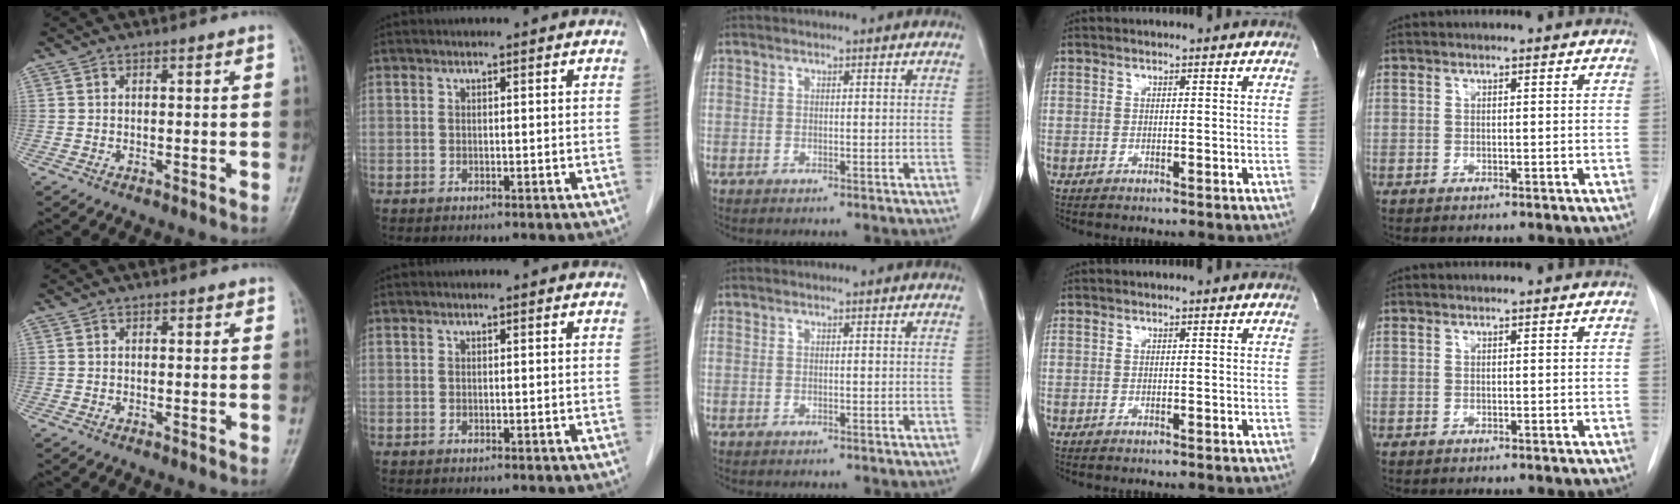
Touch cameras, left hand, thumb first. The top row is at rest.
{"thumb": {"total": 1.0, "force": [0.5, 0.7, 0.5], "torque": [0.003, 0.001, 0.002]}}